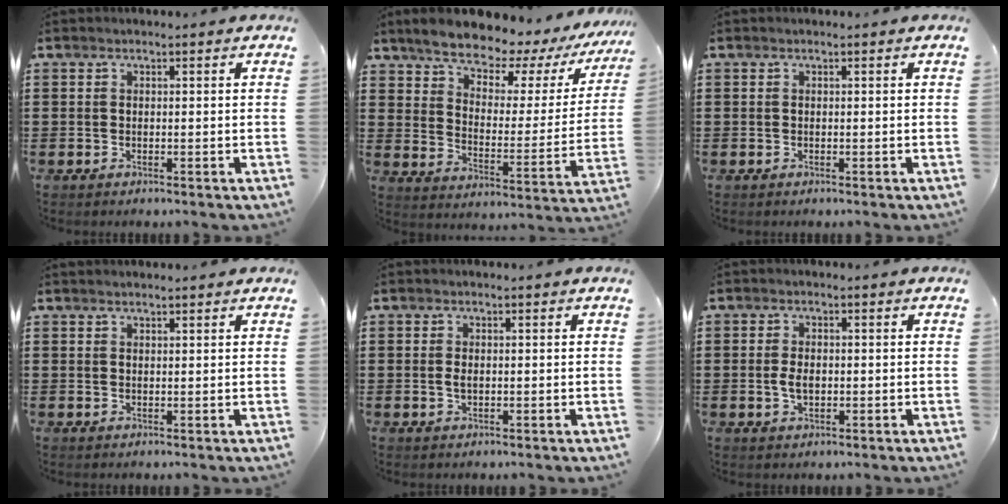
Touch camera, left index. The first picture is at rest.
{"total": 7.6, "force": [7.0, 1.7, 2.5], "torque": [-0.070, -0.056, 0.116]}
{"total": 0.0}
{"total": 1.0, "force": [1.0, 0.0, 0.3], "torque": [-0.007, -0.001, 0.019]}
{"total": 1.3, "force": [0.0, 0.6, 1.2], "torque": [-0.025, 0.002, 0.000]}
{"total": 3.0, "force": [-0.2, 1.6, 2.5], "torque": [-0.056, 0.002, -0.006]}